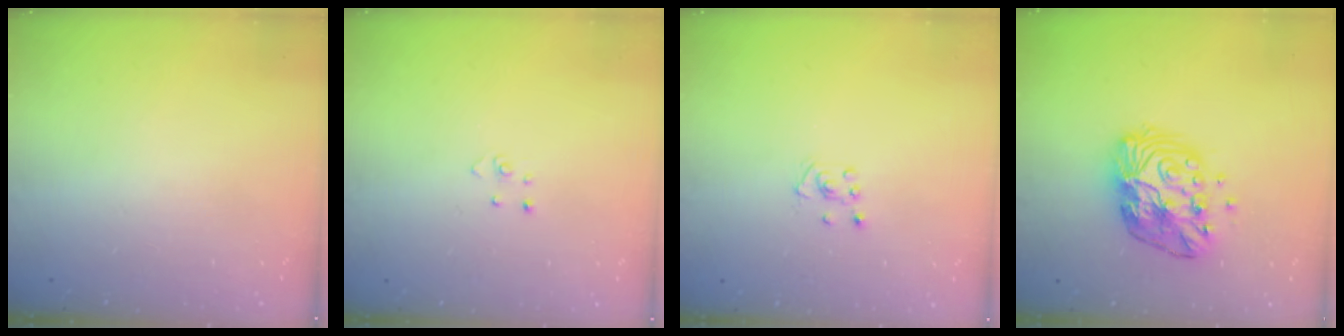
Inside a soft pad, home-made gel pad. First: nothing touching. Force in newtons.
{"total": 2.7, "press": 2.7, "slide": 0.3}
{"total": 2.8, "press": 2.8, "slide": 0.3}
{"total": 13.5, "press": 13.5, "slide": 1.0}